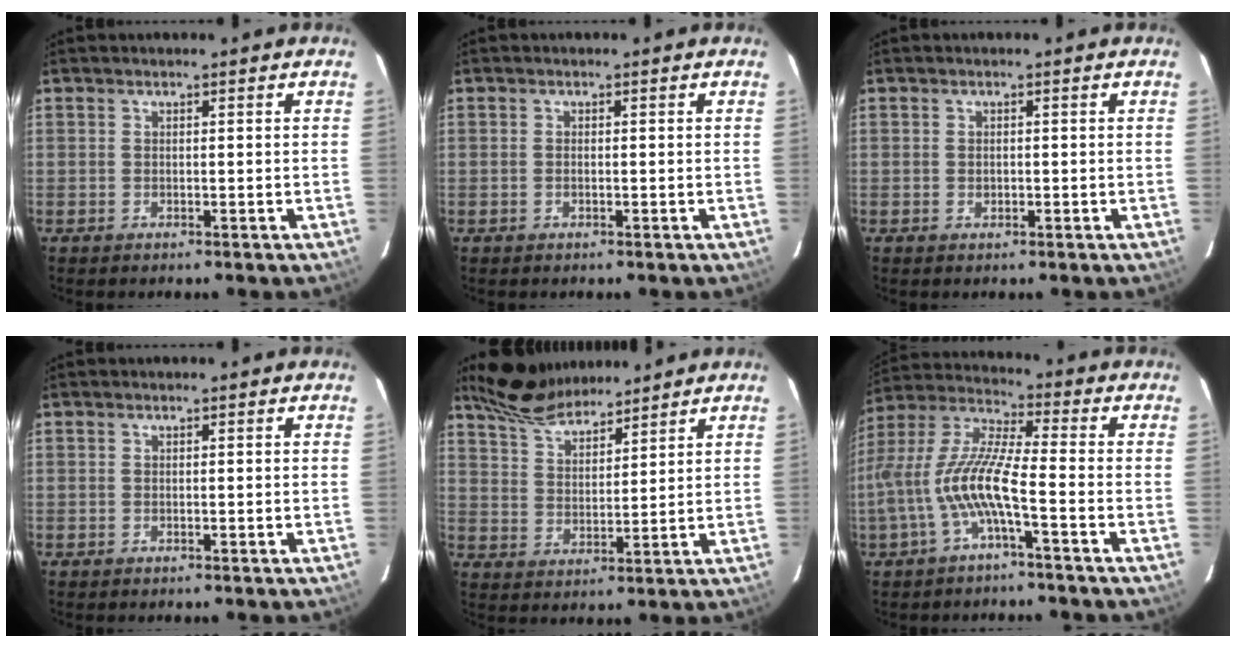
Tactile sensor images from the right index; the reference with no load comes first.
{"total": 0.6, "force": [-0.2, 0.3, 0.5], "torque": [-0.010, 0.002, -0.003]}
{"total": 0.9, "force": [-0.2, 0.7, 0.5], "torque": [-0.006, 0.003, -0.002]}
{"total": 0.0}
{"total": 9.6, "force": [8.7, 2.4, 3.3], "torque": [-0.076, 0.020, 0.162]}
{"total": 11.7, "force": [-4.1, 1.3, 10.9], "torque": [-0.231, 0.005, -0.079]}